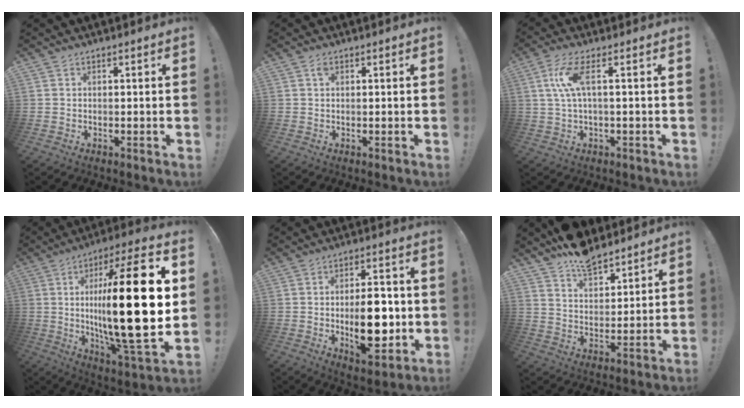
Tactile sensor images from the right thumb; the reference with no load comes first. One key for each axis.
{"total": 1.1, "fx": 0.6, "fy": 0.7, "fz": 0.7, "tx": -0.005, "ty": -0.001, "tz": 0.009}
{"total": 8.3, "fx": 1.8, "fy": 1.7, "fz": 7.9, "tx": -0.158, "ty": 0.001, "tz": 0.032}
{"total": 30.2, "fx": 1.9, "fy": 7.2, "fz": 29.2, "tx": -0.501, "ty": -0.020, "tz": 0.021}
{"total": 15.1, "fx": -1.8, "fy": 7.2, "fz": 13.1, "tx": -0.205, "ty": -0.005, "tz": -0.033}
{"total": 10.6, "fx": 8.6, "fy": 4.9, "fz": 3.6, "tx": -0.066, "ty": -0.063, "tz": 0.162}